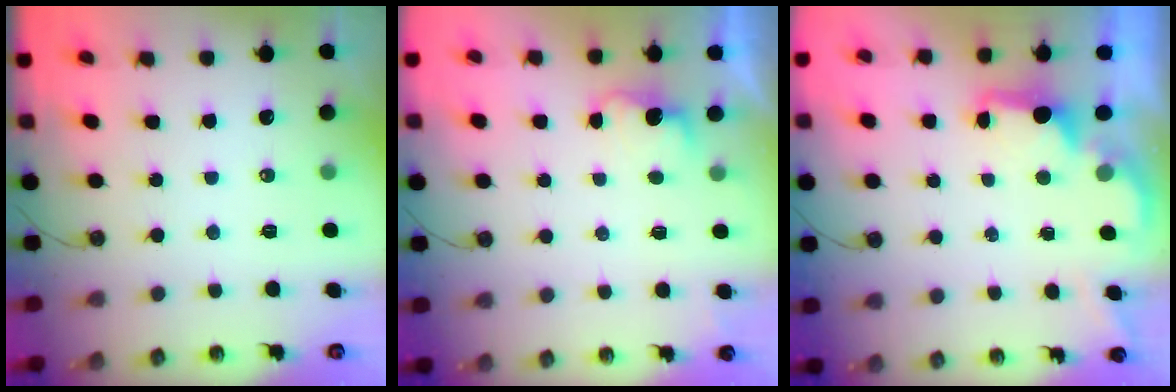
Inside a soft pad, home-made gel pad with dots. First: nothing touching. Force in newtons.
{"total": 2.3, "press": 2.2, "slide": 0.8}
{"total": 1.8, "press": 1.6, "slide": 0.7}